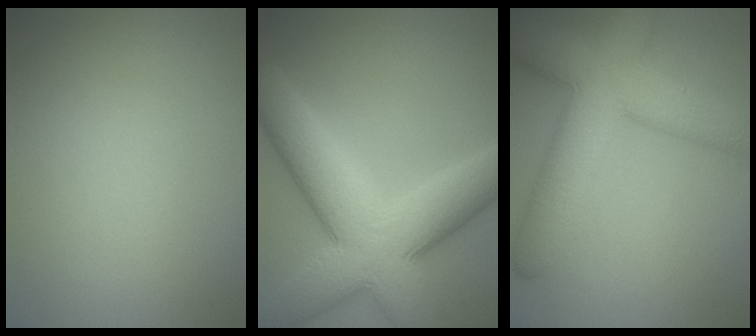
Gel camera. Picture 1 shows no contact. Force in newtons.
{"total": 11.0, "press": 11.0, "slide": 0.5}
{"total": 9.7, "press": 9.6, "slide": 0.4}